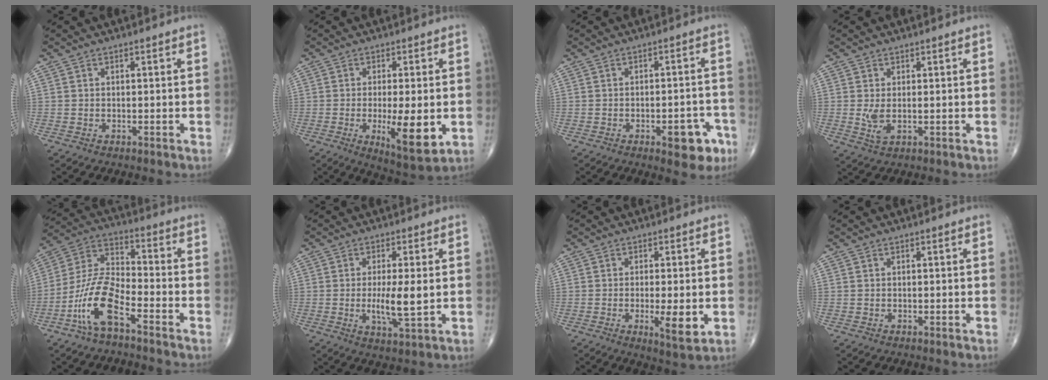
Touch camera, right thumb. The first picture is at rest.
{"total": 10.5, "force": [-2.0, 3.1, 9.9], "torque": [-0.146, -0.024, -0.024]}
{"total": 7.4, "force": [-3.5, 3.4, 5.6], "torque": [-0.044, 0.024, -0.037]}
{"total": 2.9, "force": [0.1, 1.3, 2.5], "torque": [-0.056, -0.007, 0.010]}
{"total": 11.9, "force": [-6.4, 4.0, 9.2], "torque": [-0.197, 0.050, -0.132]}
{"total": 7.2, "force": [-0.2, 1.6, 7.0], "torque": [-0.129, -0.017, -0.003]}
{"total": 6.2, "force": [-1.1, 1.6, 5.9], "torque": [-0.091, -0.015, -0.017]}
{"total": 0.0}